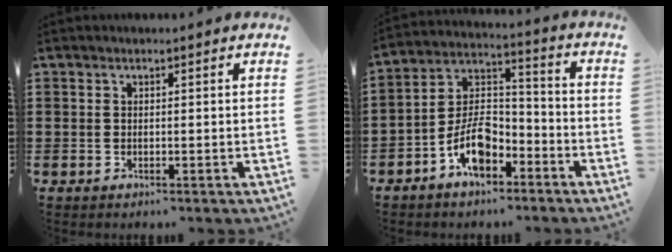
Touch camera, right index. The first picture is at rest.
{"total": 8.8, "force": [-5.2, 4.5, 5.5], "torque": [-0.124, 0.008, -0.100]}